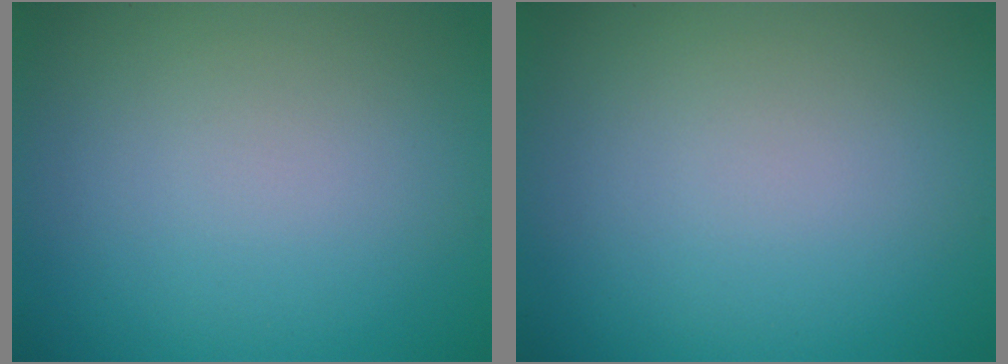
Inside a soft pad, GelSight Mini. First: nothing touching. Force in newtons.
{"total": 0.0}